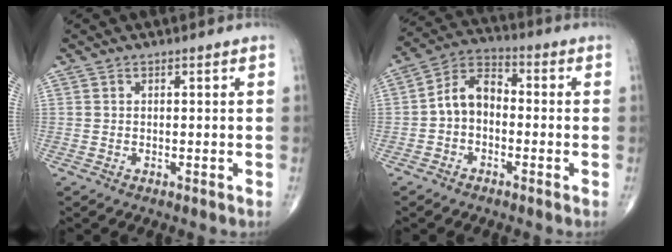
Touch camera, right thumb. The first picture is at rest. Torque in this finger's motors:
{"motor_torque": [0.24, 0.23, 0.24, -0.09, 0.08]}